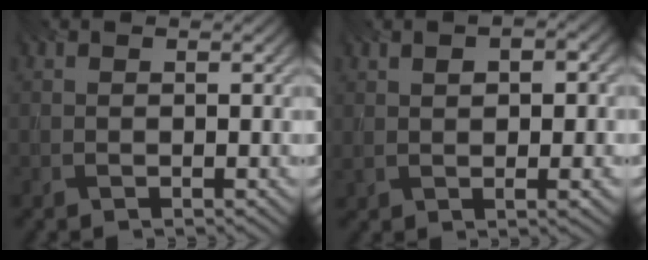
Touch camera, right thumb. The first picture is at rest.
{"total": 4.6, "force": [0.5, 2.2, 4.0], "torque": [-0.064, 0.002, 0.015]}